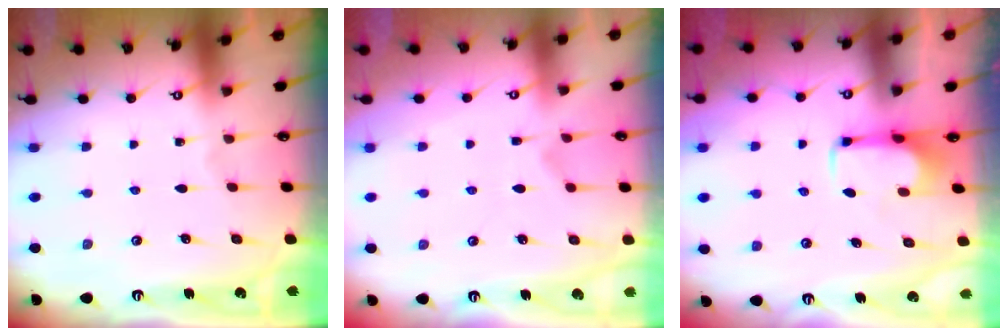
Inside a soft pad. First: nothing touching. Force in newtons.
{"total": 1.5, "press": 1.1, "slide": 1.1}
{"total": 2.0, "press": 1.9, "slide": 0.4}